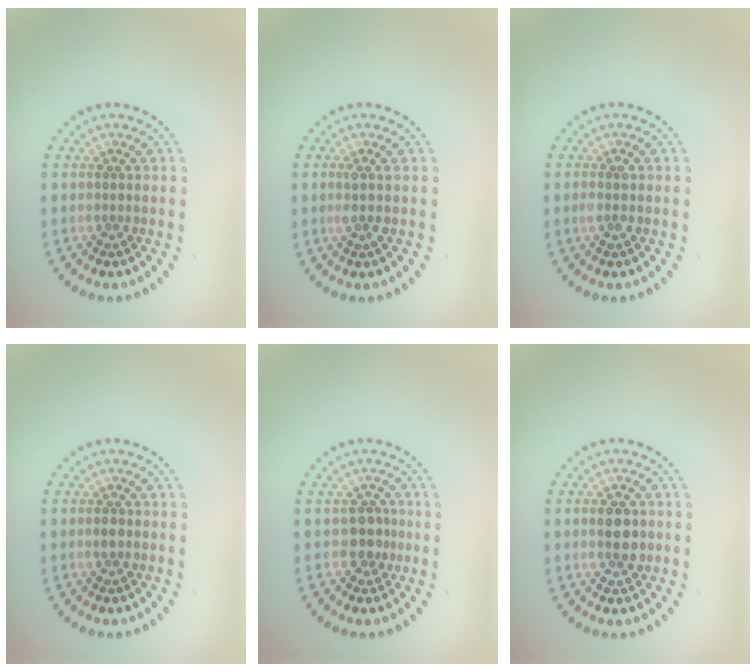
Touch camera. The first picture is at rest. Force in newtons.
{"total": 1.1, "press": 0.9, "slide": 0.6}
{"total": 1.1, "press": 1.0, "slide": 0.3}
{"total": 0.8, "press": 0.8, "slide": 0.2}
{"total": 2.0, "press": 1.8, "slide": 0.9}
{"total": 2.8, "press": 2.8, "slide": 0.1}